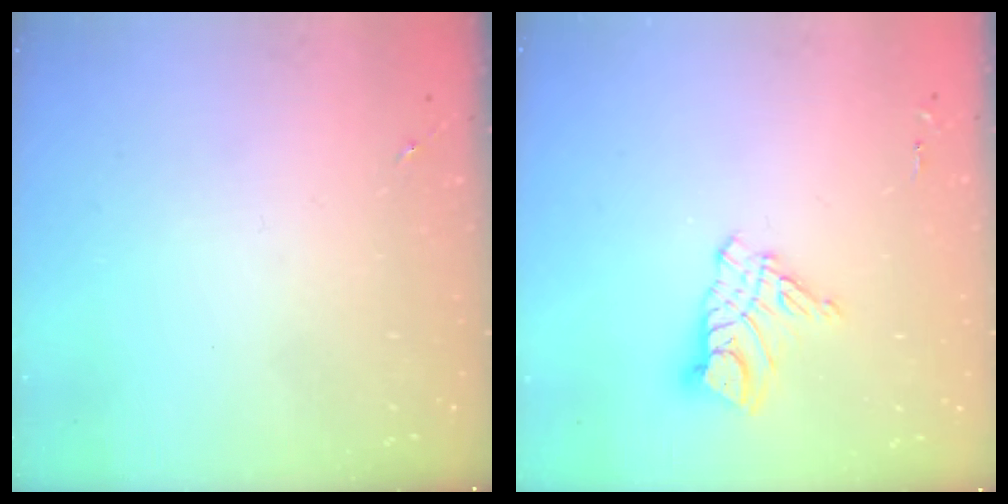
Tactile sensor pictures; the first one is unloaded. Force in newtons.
{"total": 11.0, "press": 10.9, "slide": 1.0}